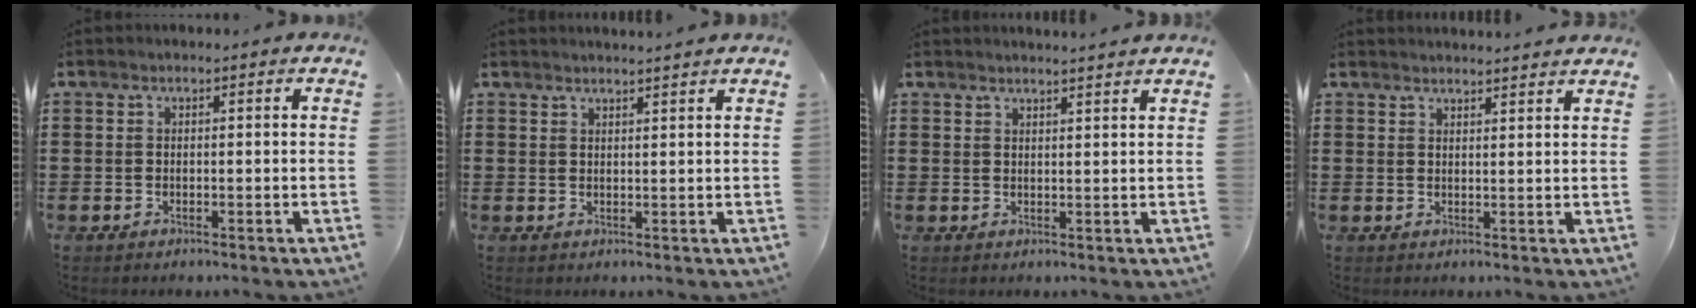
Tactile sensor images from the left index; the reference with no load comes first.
{"total": 1.7, "force": [1.7, -0.4, 0.2], "torque": [-0.007, -0.001, 0.034]}
{"total": 2.0, "force": [1.9, -0.4, 0.3], "torque": [-0.010, -0.002, 0.037]}
{"total": 2.2, "force": [2.2, -0.3, 0.1], "torque": [-0.006, -0.005, 0.042]}